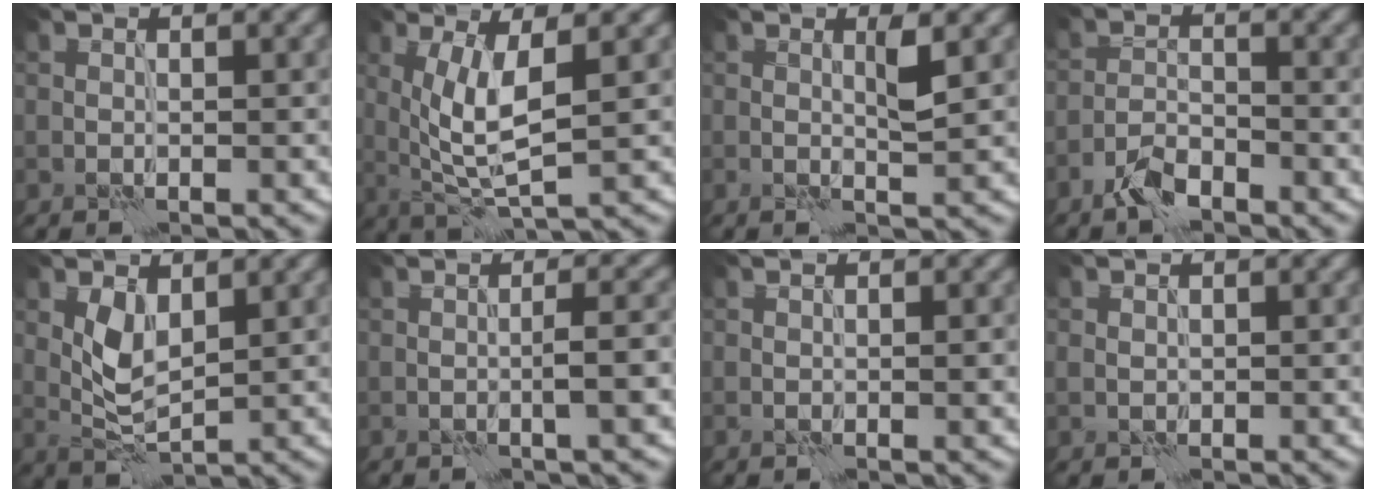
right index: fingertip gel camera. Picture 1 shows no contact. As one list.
[{"total": 5.3, "force": [0.8, 1.5, 5.0], "torque": [-0.106, -0.007, 0.021]}, {"total": 1.6, "force": [0.5, 0.1, 1.5], "torque": [-0.027, -0.001, 0.005]}, {"total": 3.0, "force": [-2.3, 1.1, 1.6], "torque": [-0.030, 0.006, -0.051]}, {"total": 3.2, "force": [1.1, 1.5, 2.6], "torque": [-0.056, -0.005, 0.026]}, {"total": 2.4, "force": [-0.3, 0.1, 2.4], "torque": [-0.041, 0.007, -0.008]}, {"total": 1.0, "force": [0.1, 0.4, 1.0], "torque": [-0.013, -0.001, 0.004]}, {"total": 0.7, "force": [0.2, 0.5, 0.3], "torque": [-0.007, -0.001, 0.006]}]